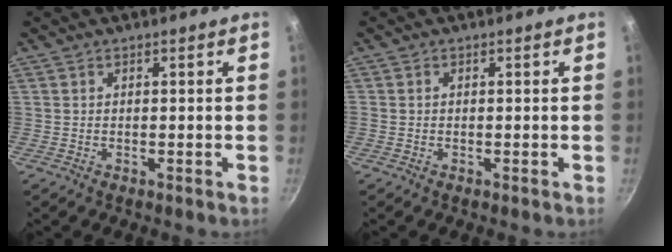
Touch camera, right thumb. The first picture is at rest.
{"total": 0.0}